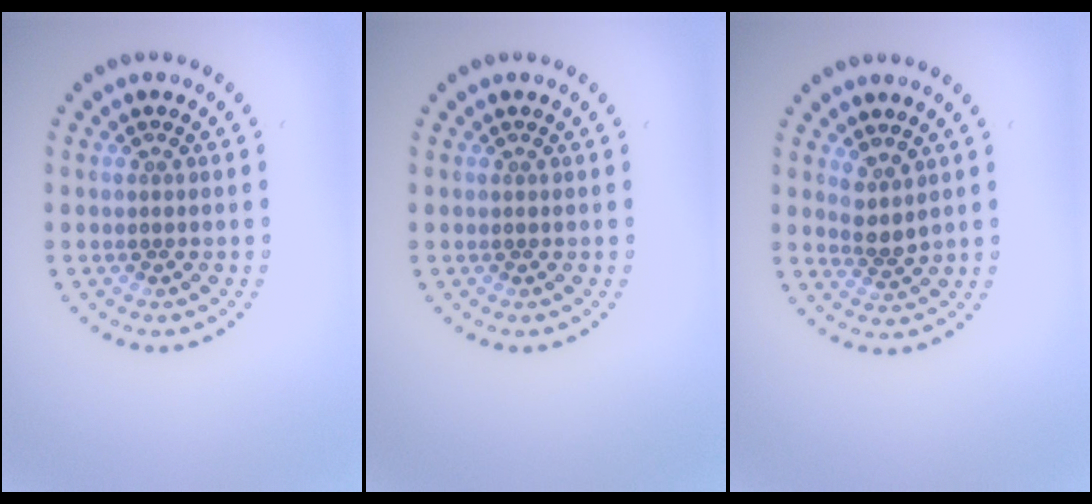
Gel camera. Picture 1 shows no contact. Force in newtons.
{"total": 0.0}
{"total": 2.1, "press": 1.6, "slide": 1.4}